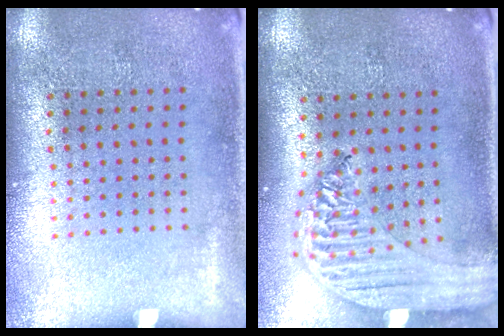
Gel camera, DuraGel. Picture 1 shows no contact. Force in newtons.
{"total": 2.2, "press": 2.0, "slide": 1.0}